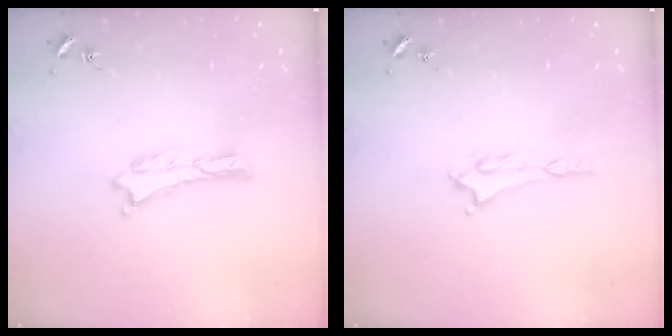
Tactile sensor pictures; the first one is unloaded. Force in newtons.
{"total": 1.3, "press": 1.3, "slide": 0.2}